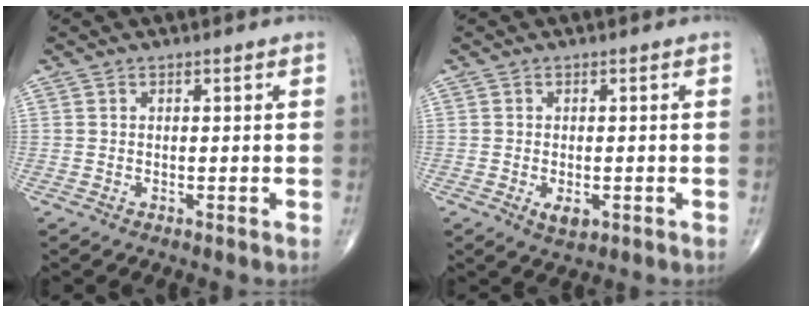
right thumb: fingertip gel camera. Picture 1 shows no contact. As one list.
[{"total": 2.9, "force": [-0.9, 1.5, 2.2], "torque": [-0.032, -0.003, -0.010]}]